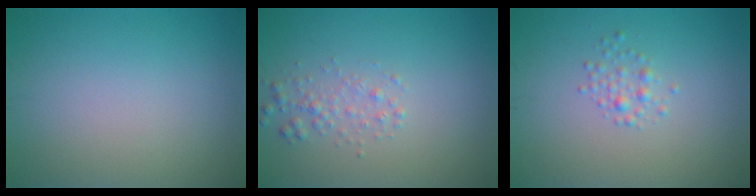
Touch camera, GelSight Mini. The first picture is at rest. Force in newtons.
{"total": 1.6, "press": 1.6, "slide": 0.0}
{"total": 1.3, "press": 1.3, "slide": 0.0}